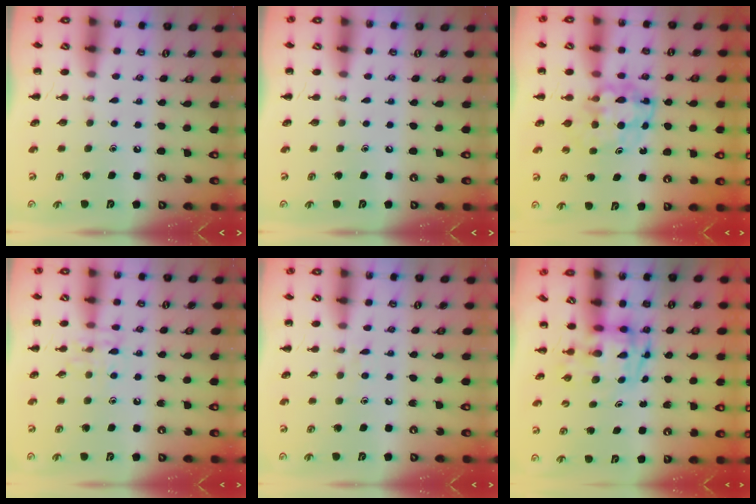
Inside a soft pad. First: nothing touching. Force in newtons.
{"total": 0.0}
{"total": 5.5, "press": 5.5, "slide": 0.7}
{"total": 7.7, "press": 7.7, "slide": 0.8}
{"total": 3.5, "press": 3.2, "slide": 1.6}
{"total": 3.3, "press": 3.2, "slide": 0.7}